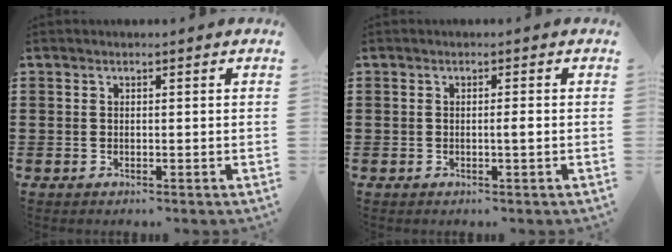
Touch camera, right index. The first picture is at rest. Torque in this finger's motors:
{"motor_torque": [0.38, -0.27, 0.03, 0.03]}